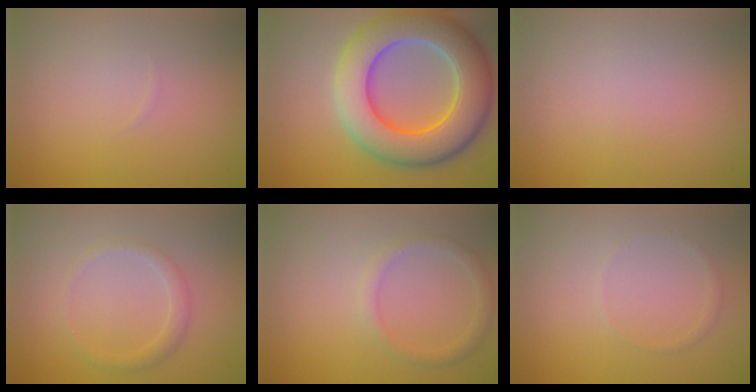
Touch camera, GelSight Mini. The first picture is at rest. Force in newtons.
{"total": 10.5, "press": 10.5, "slide": 0.7}
{"total": 0.0}
{"total": 1.5, "press": 1.4, "slide": 0.0}
{"total": 1.6, "press": 1.6, "slide": 0.1}
{"total": 0.6, "press": 0.6, "slide": 0.1}